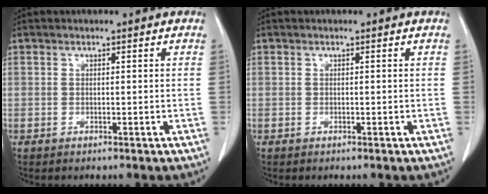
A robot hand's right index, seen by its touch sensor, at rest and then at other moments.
{"total": 0.0}